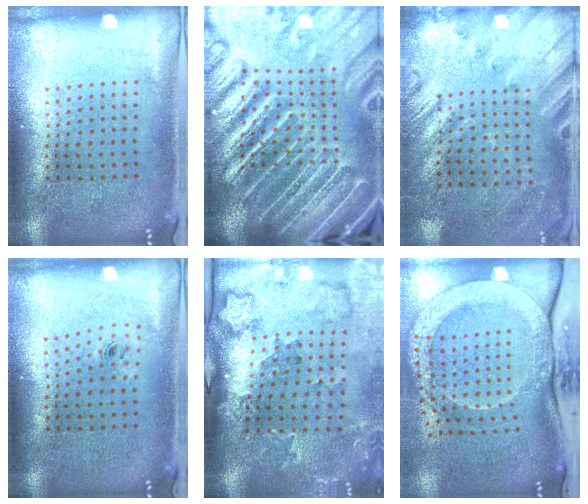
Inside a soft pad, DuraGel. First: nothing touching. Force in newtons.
{"total": 5.7, "press": 4.9, "slide": 2.8}
{"total": 2.2, "press": 1.8, "slide": 1.2}
{"total": 0.6, "press": 0.3, "slide": 0.6}
{"total": 2.1, "press": 2.0, "slide": 0.7}
{"total": 3.0, "press": 2.3, "slide": 2.0}